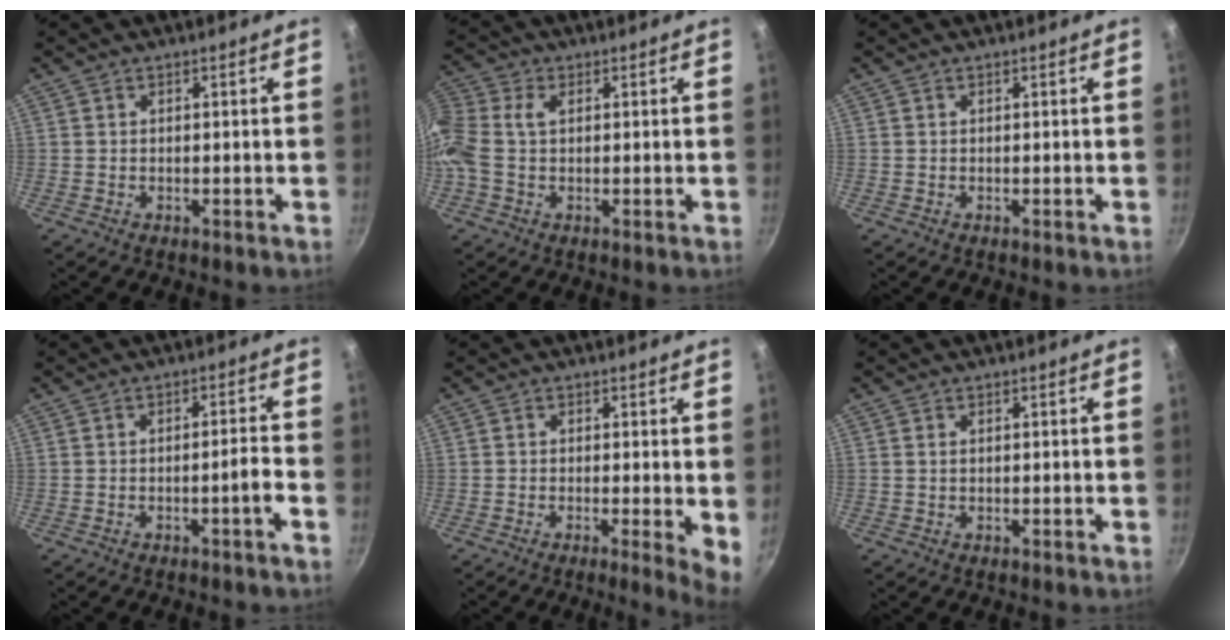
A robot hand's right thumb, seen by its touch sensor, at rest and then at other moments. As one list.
[{"total": 9.0, "force": [0.8, 6.1, 6.6], "torque": [-0.150, 0.023, -0.003]}, {"total": 0.0}, {"total": 3.3, "force": [-1.6, -0.3, 2.8], "torque": [-0.051, 0.017, -0.023]}, {"total": 4.8, "force": [-0.3, 0.9, 4.7], "torque": [-0.061, -0.011, -0.007]}, {"total": 0.5, "force": [0.1, 0.3, 0.4], "torque": [-0.007, 0.002, 0.002]}]